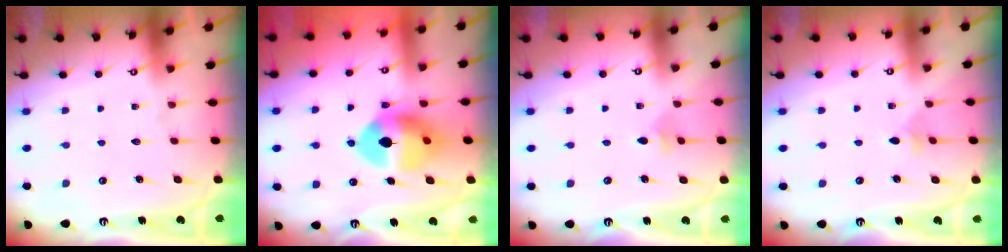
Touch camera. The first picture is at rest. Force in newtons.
{"total": 12.0, "press": 11.8, "slide": 1.9}
{"total": 3.6, "press": 3.5, "slide": 0.8}
{"total": 2.3, "press": 2.3, "slide": 0.4}